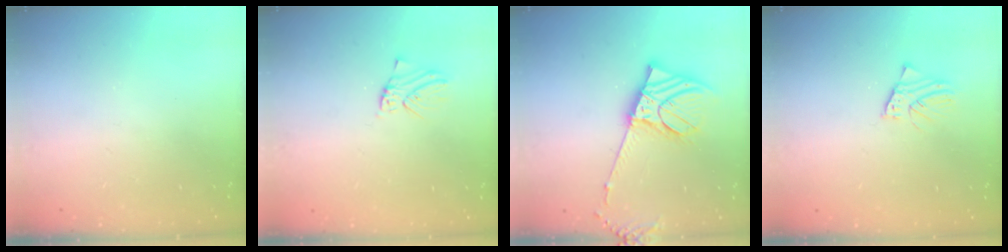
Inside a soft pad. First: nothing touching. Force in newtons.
{"total": 2.1, "press": 2.1, "slide": 0.2}
{"total": 10.6, "press": 10.4, "slide": 1.9}
{"total": 1.9, "press": 1.9, "slide": 0.0}